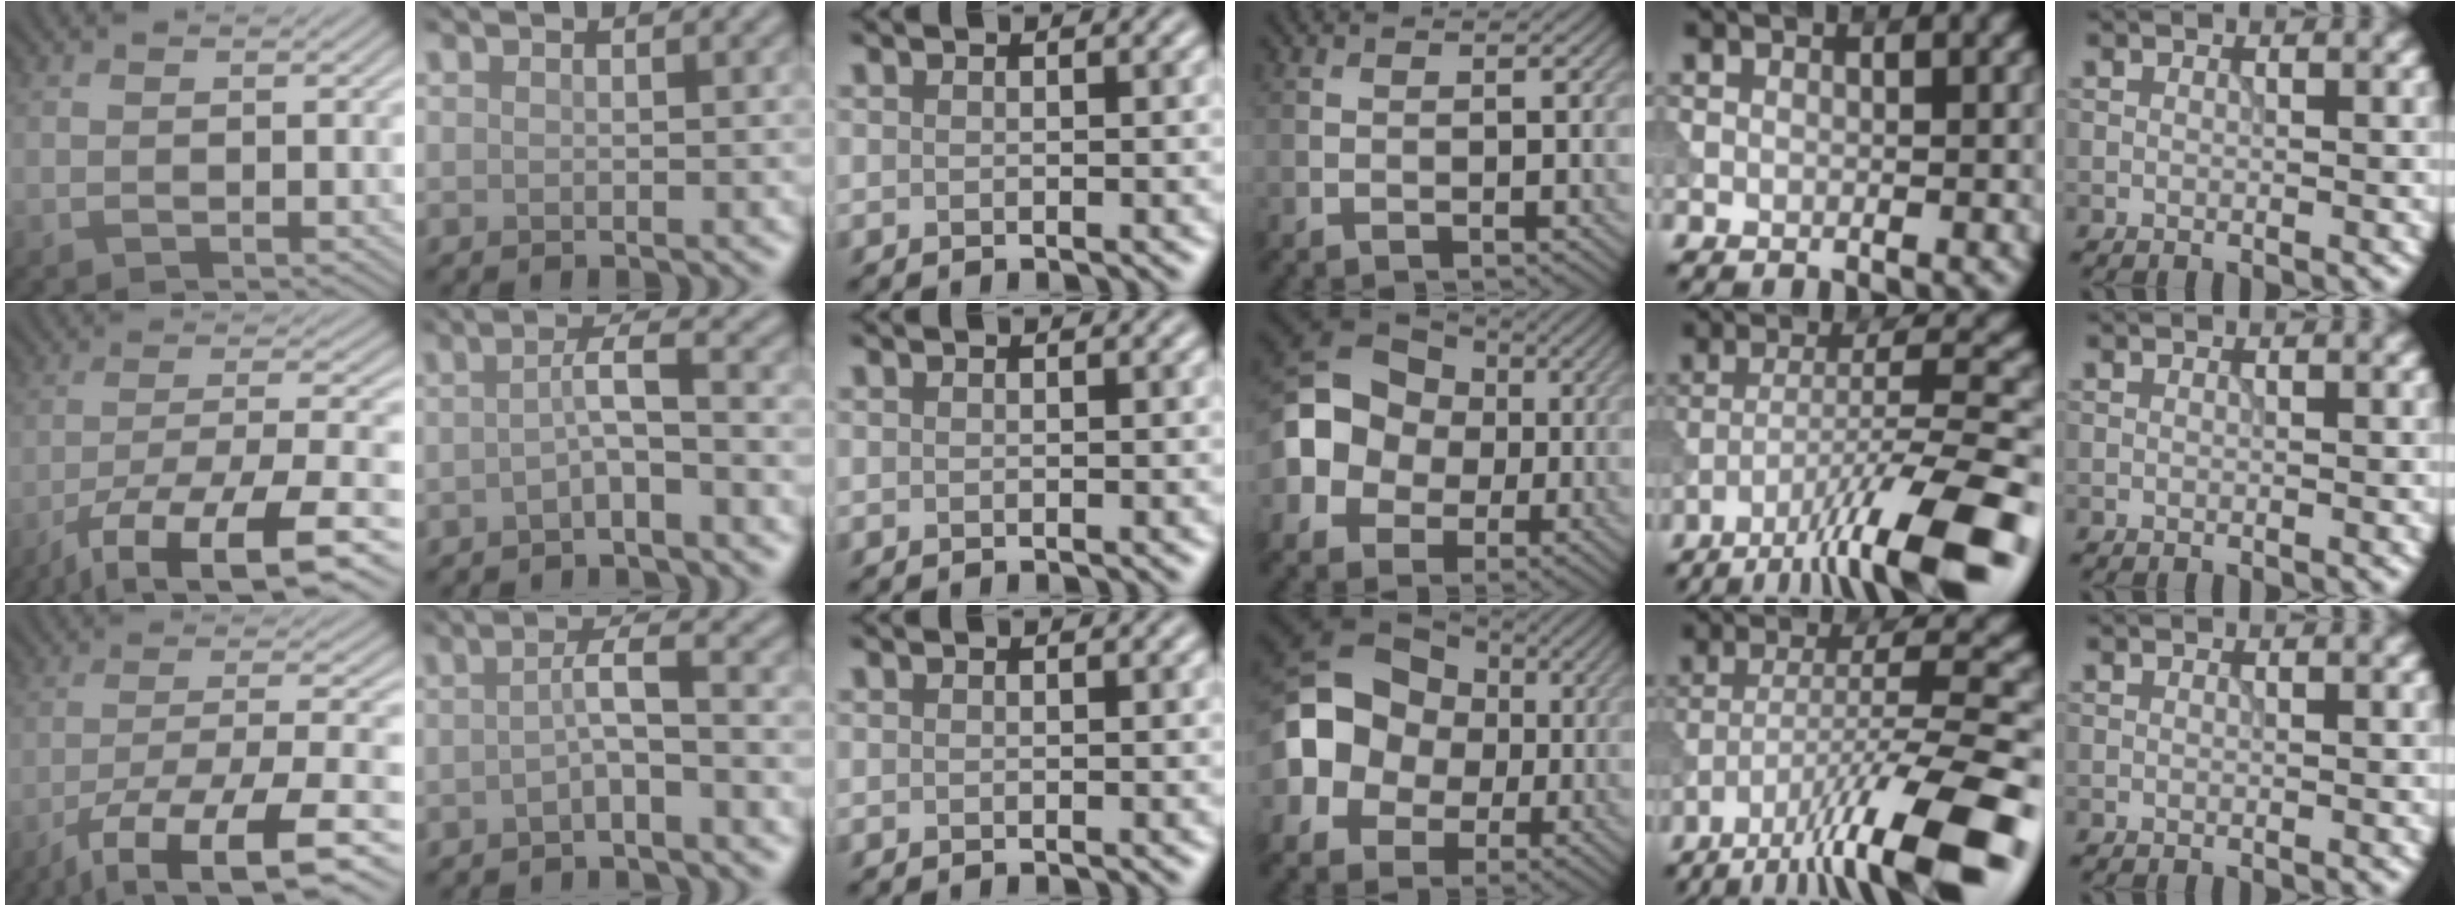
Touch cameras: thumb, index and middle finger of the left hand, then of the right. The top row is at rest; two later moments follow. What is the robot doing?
{"motion": "extract", "object": "tissue"}